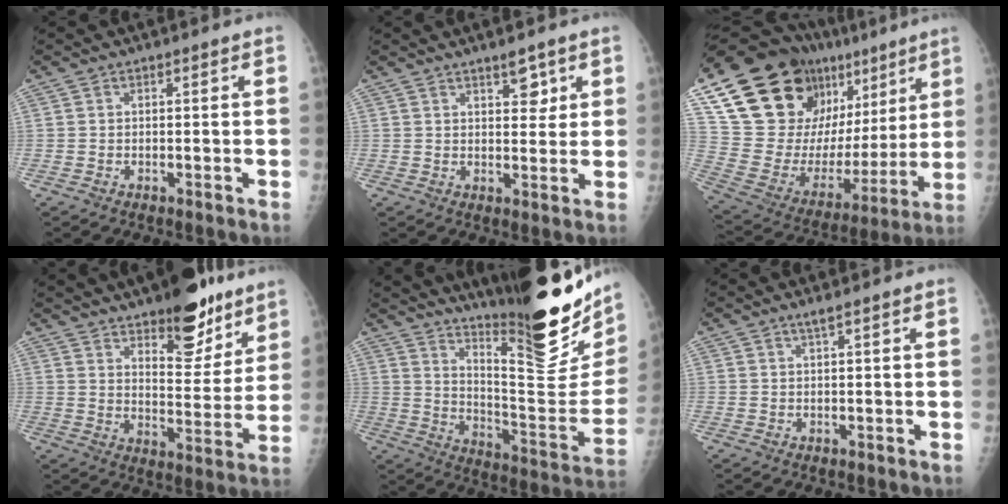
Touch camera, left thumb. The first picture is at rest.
{"total": 4.2, "force": [2.6, 1.8, 2.7], "torque": [-0.021, -0.015, 0.038]}
{"total": 32.0, "force": [15.2, 17.0, 22.4], "torque": [-0.327, 0.004, 0.271]}
{"total": 16.4, "force": [11.3, 6.4, 10.0], "torque": [-0.093, -0.075, 0.172]}
{"total": 27.6, "force": [19.1, 5.3, 19.2], "torque": [-0.256, -0.118, 0.289]}
{"total": 1.1, "force": [0.7, -0.1, 0.8], "torque": [-0.020, 0.001, 0.016]}